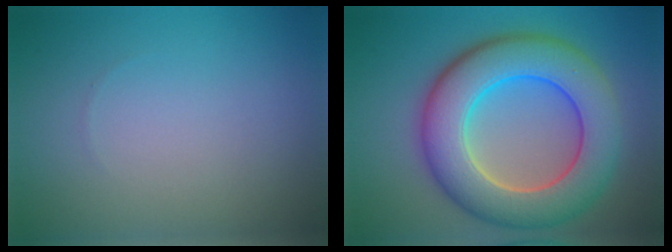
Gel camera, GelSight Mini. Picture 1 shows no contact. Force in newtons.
{"total": 10.6, "press": 10.5, "slide": 0.6}